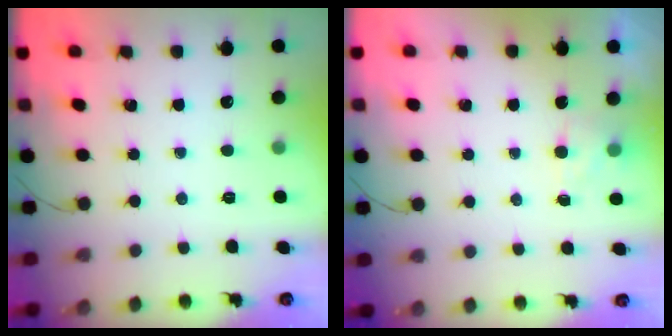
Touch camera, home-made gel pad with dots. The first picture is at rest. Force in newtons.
{"total": 4.1, "press": 4.0, "slide": 1.2}